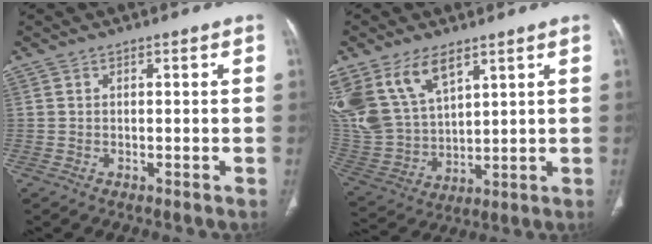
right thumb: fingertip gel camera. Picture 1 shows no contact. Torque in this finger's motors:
{"motor_torque": [-0.67, 3.14, 1.29, 1.47, 0.21]}